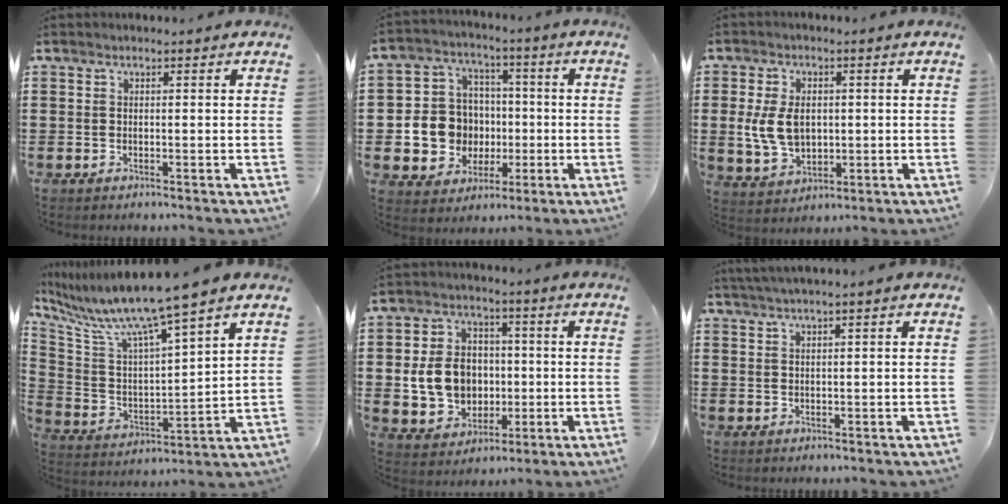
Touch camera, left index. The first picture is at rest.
{"total": 9.4, "force": [-0.7, 9.1, 2.3], "torque": [-0.082, 0.011, 0.000]}
{"total": 7.0, "force": [0.3, 4.9, 5.1], "torque": [-0.122, 0.004, -0.002]}
{"total": 9.3, "force": [7.8, -0.7, 4.9], "torque": [-0.130, -0.060, 0.125]}
{"total": 9.1, "force": [-0.3, 8.0, 4.4], "torque": [-0.107, 0.015, -0.005]}
{"total": 1.3, "force": [0.9, -0.3, 1.0], "torque": [-0.017, 0.000, 0.016]}